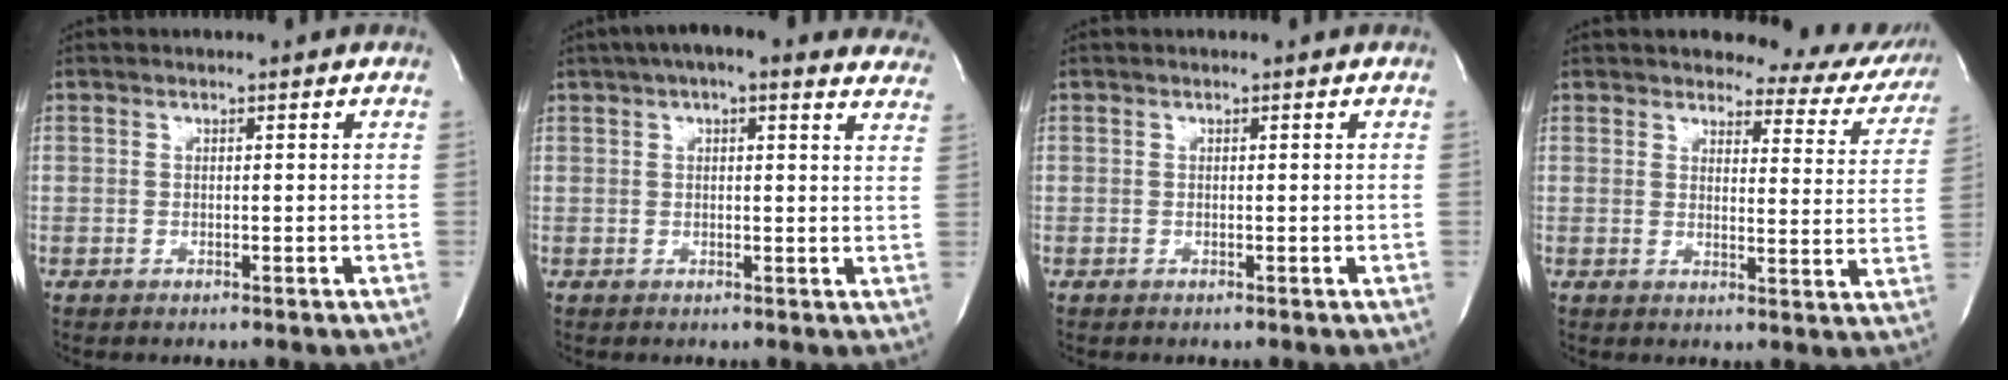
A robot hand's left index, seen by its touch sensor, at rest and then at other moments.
{"total": 15.0, "force": [12.2, 3.9, 7.8], "torque": [-0.105, 0.033, 0.139]}
{"total": 0.0}
{"total": 12.1, "force": [11.2, 3.6, 2.8], "torque": [-0.003, -0.035, 0.101]}